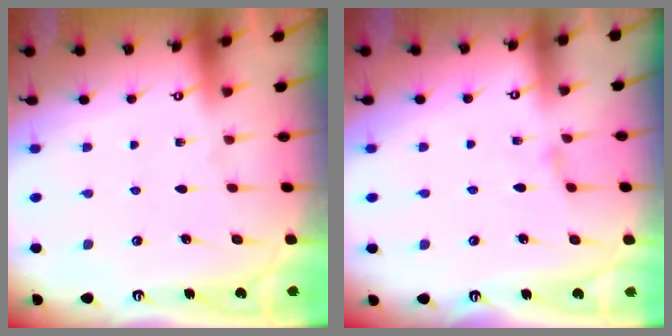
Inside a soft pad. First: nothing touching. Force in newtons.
{"total": 1.6, "press": 1.6, "slide": 0.3}